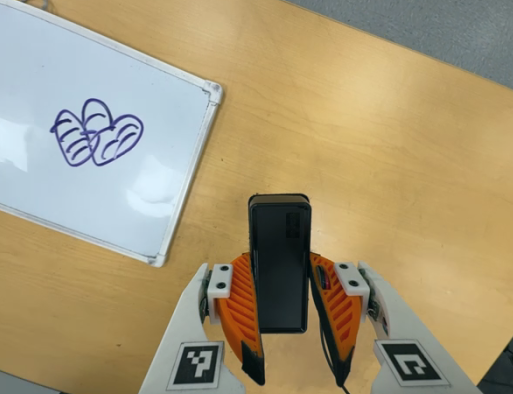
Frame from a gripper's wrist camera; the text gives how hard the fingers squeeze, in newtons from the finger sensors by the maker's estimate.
{"total": 4.5, "left": 3.3, "right": 5.7}